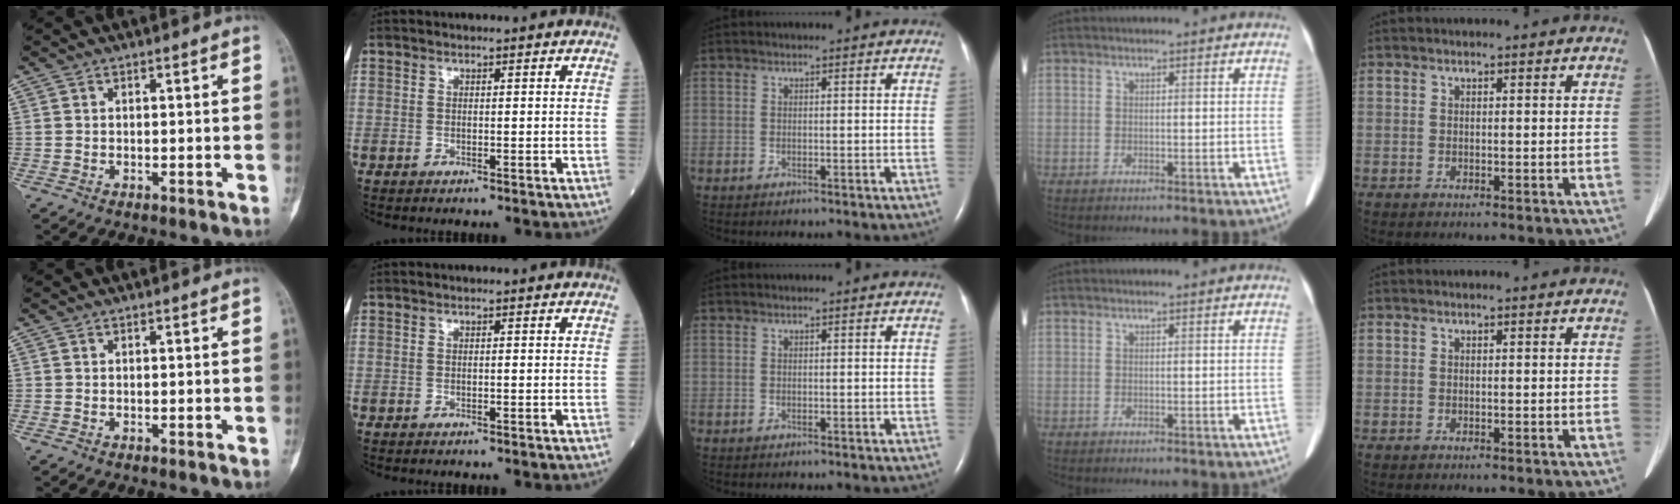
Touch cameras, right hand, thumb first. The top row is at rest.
{}